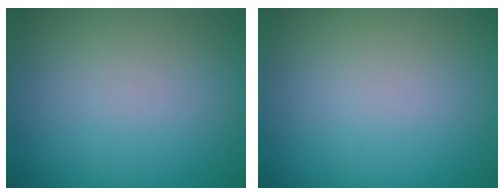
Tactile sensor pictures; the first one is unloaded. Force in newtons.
{"total": 0.0}